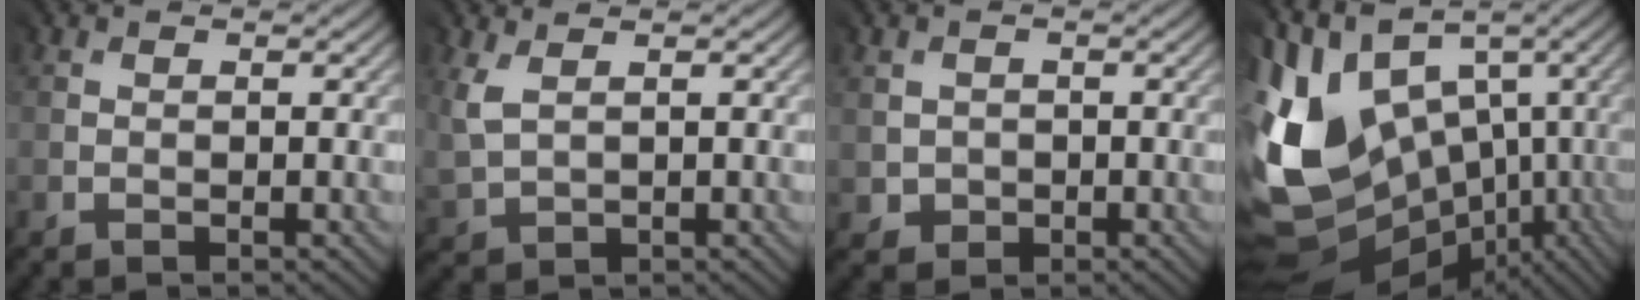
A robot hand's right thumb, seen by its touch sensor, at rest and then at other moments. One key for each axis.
{"total": 3.3, "fx": 2.2, "fy": 1.9, "fz": 1.7, "tx": -0.065, "ty": 0.005, "tz": 0.046}
{"total": 1.7, "fx": 0.2, "fy": 1.3, "fz": -1.1, "tx": 0.012, "ty": -0.006, "tz": 0.002}
{"total": 16.0, "fx": -0.4, "fy": 12.0, "fz": 10.5, "tx": -0.256, "ty": -0.026, "tz": 0.023}